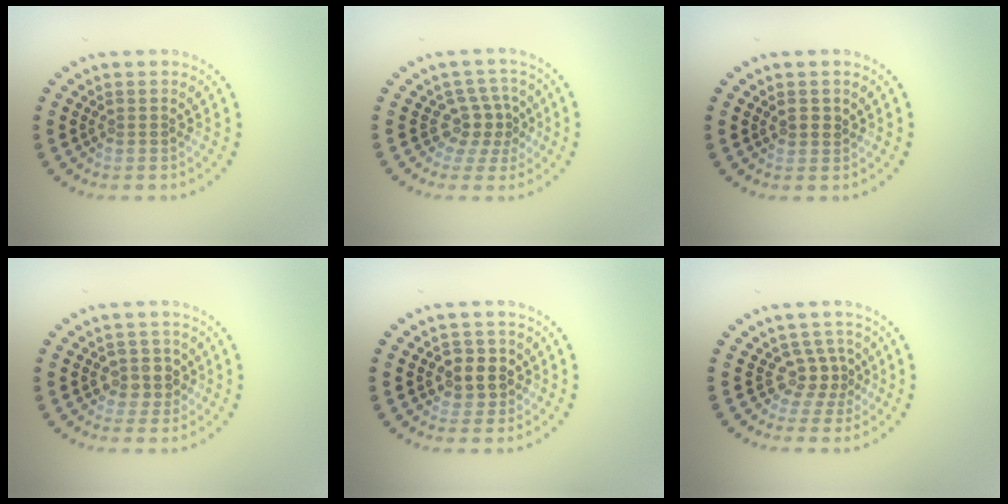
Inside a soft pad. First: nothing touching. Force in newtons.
{"total": 2.8, "press": 2.0, "slide": 1.9}
{"total": 0.8, "press": 0.7, "slide": 0.4}
{"total": 2.2, "press": 2.1, "slide": 0.7}
{"total": 2.8, "press": 2.6, "slide": 1.0}
{"total": 2.3, "press": 1.6, "slide": 1.7}